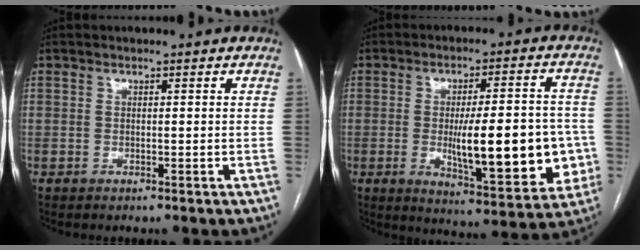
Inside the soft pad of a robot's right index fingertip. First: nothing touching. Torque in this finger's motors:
{"motor_torque": [2.14, 0.00, 0.75, 0.21]}